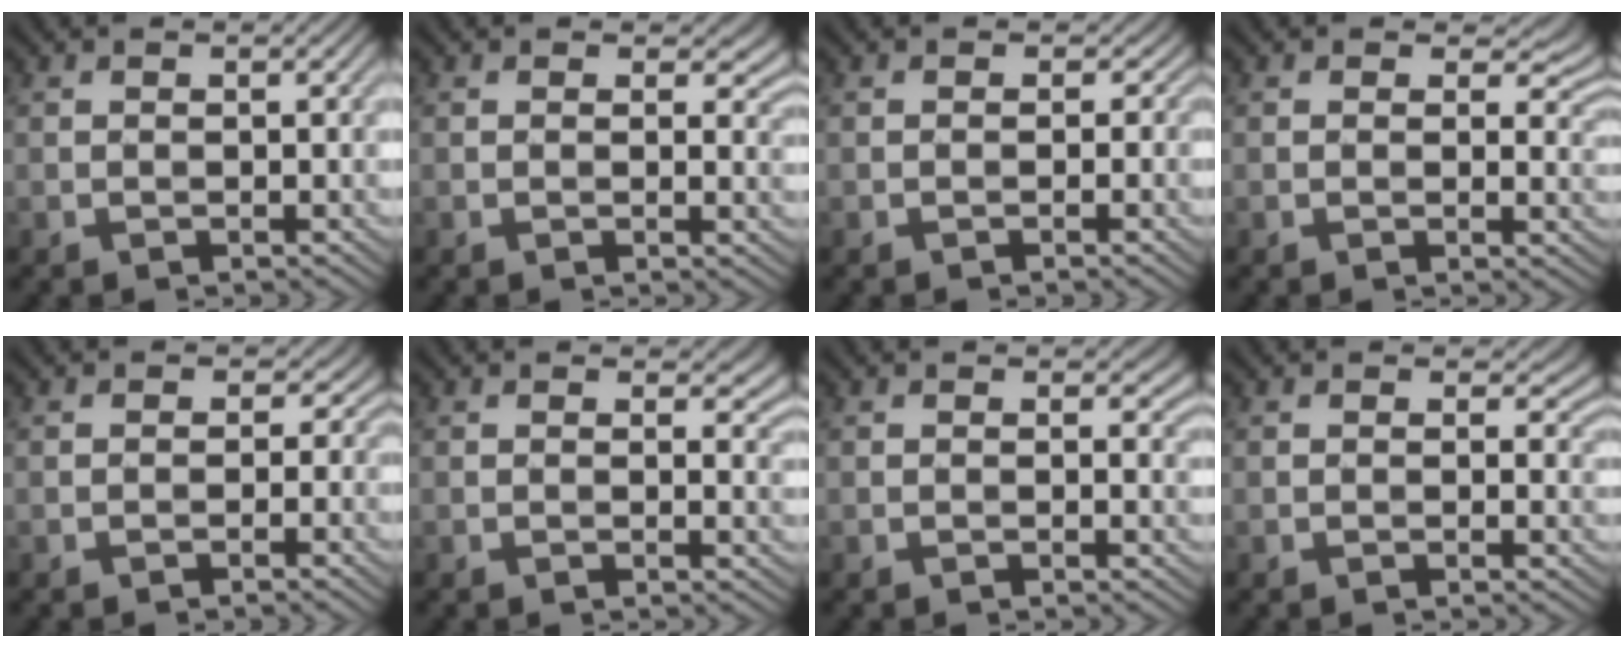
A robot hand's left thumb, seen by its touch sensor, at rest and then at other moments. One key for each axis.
{"total": 4.0, "fx": 2.0, "fy": 2.3, "fz": 2.6, "tx": -0.036, "ty": -0.006, "tz": 0.025}
{"total": 1.3, "fx": -0.1, "fy": 1.2, "fz": 0.5, "tx": -0.015, "ty": 0.001, "tz": -0.011}
{"total": 4.5, "fx": 2.3, "fy": 2.6, "fz": 2.9, "tx": -0.039, "ty": -0.005, "tz": 0.029}
{"total": 2.6, "fx": 0.1, "fy": 2.2, "fz": 1.3, "tx": -0.027, "ty": 0.009, "tz": -0.007}
{"total": 4.1, "fx": 2.1, "fy": 2.2, "fz": 2.7, "tx": -0.036, "ty": -0.005, "tz": 0.030}
{"total": 2.4, "fx": 1.1, "fy": 1.4, "fz": 1.6, "tx": -0.022, "ty": -0.006, "tz": 0.012}
{"total": 3.5, "fx": 1.8, "fy": 2.1, "fz": 2.2, "tx": -0.032, "ty": -0.005, "tz": 0.021}